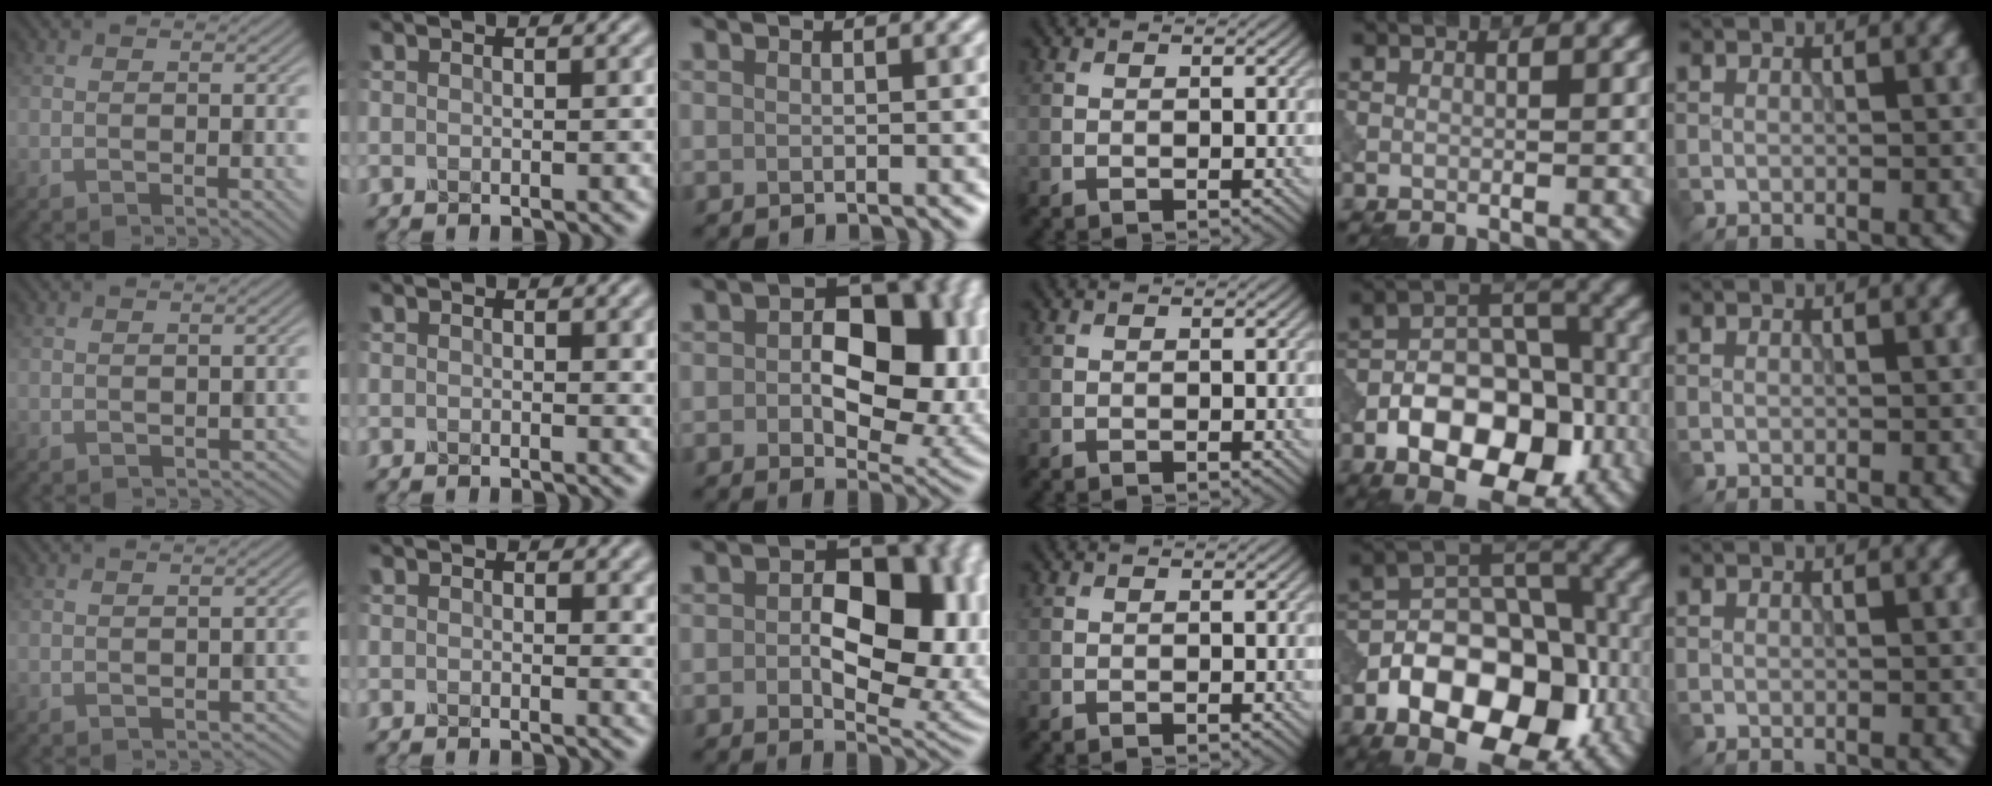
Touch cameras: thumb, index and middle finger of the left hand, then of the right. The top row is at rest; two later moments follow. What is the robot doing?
{"motion": "dispense", "object": "dispenser bottle"}